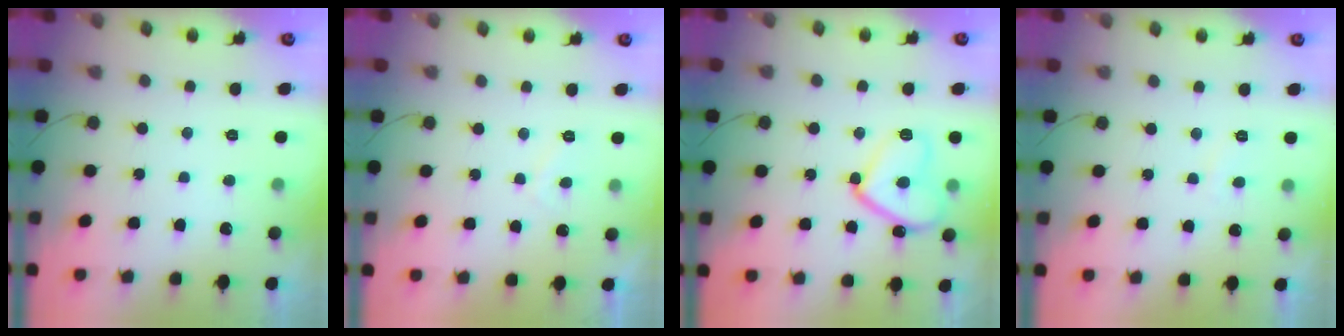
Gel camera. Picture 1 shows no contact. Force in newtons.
{"total": 1.1, "press": 0.9, "slide": 0.6}
{"total": 12.2, "press": 12.2, "slide": 1.3}
{"total": 1.3, "press": 1.2, "slide": 0.5}